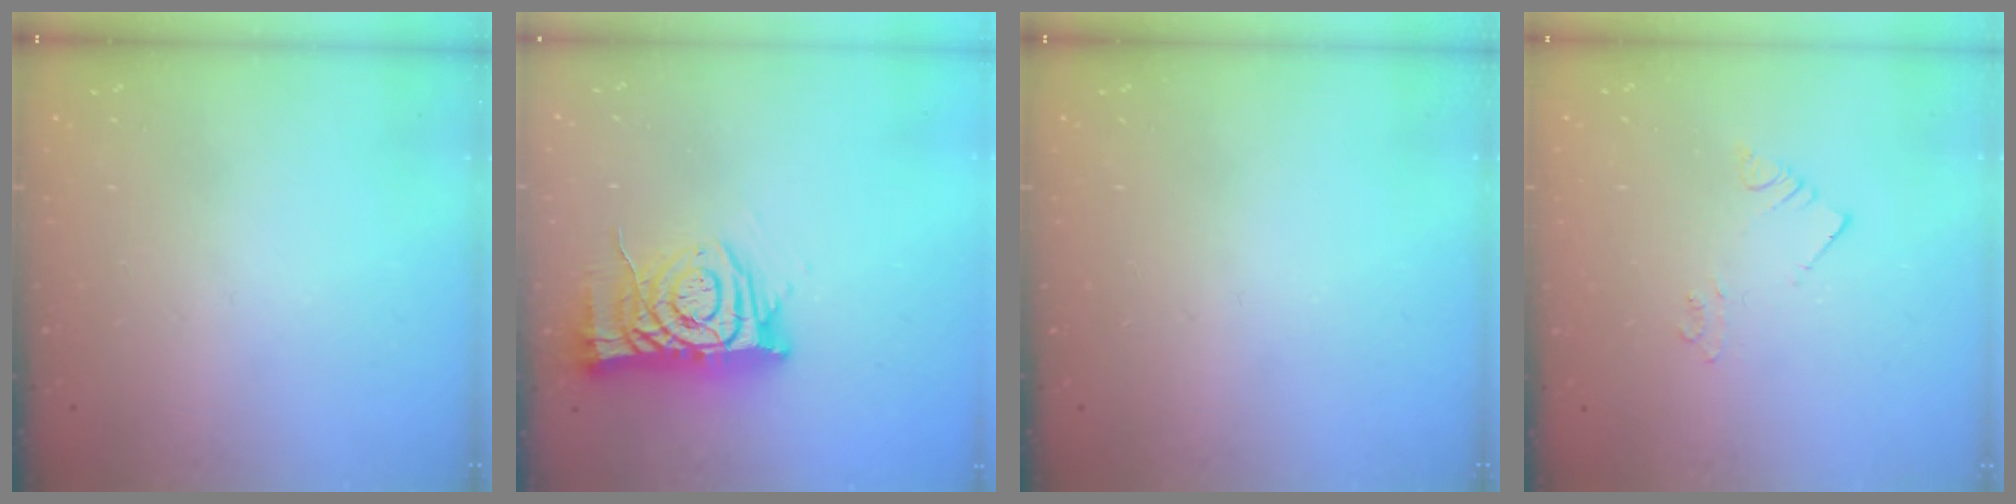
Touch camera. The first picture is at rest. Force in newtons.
{"total": 11.9, "press": 11.9, "slide": 1.3}
{"total": 0.0}
{"total": 2.3, "press": 2.3, "slide": 0.1}